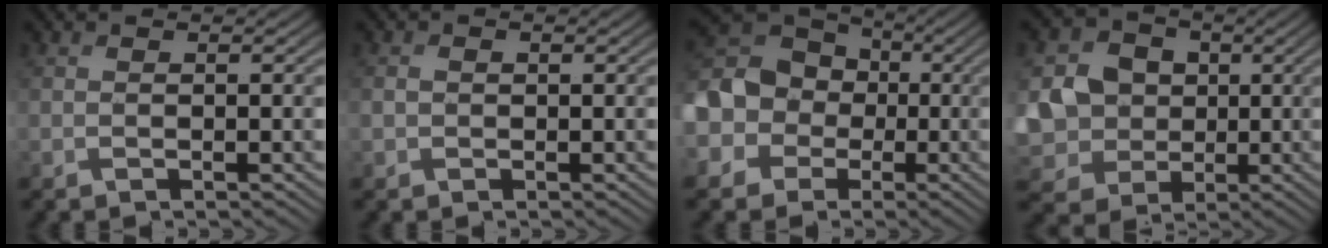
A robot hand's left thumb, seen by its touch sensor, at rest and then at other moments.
{"total": 1.2, "force": [0.1, 1.0, 0.7], "torque": [-0.017, 0.000, 0.000]}
{"total": 15.6, "force": [-1.0, 13.4, 7.8], "torque": [-0.225, -0.011, -0.058]}
{"total": 10.6, "force": [0.1, 9.6, 4.4], "torque": [-0.139, -0.021, -0.018]}